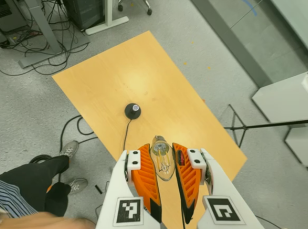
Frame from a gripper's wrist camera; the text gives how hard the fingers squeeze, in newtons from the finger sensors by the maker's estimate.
{"total": 22.1, "left": 26.0, "right": 18.3}